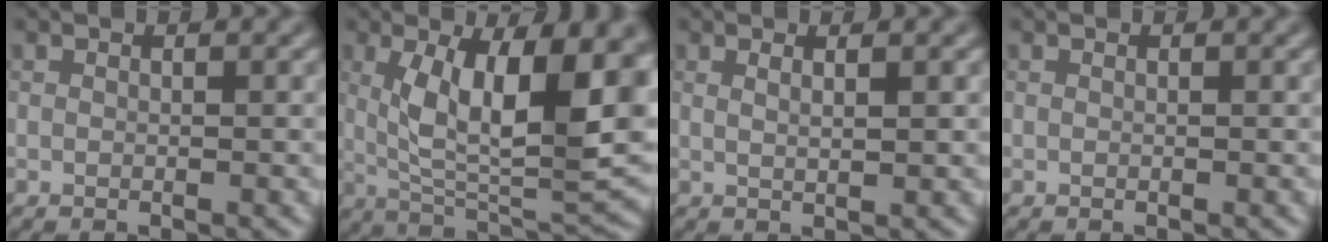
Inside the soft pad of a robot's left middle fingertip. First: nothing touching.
{"total": 12.1, "force": [1.9, 4.3, 11.2], "torque": [-0.167, -0.003, 0.036]}
{"total": 1.1, "force": [0.4, 0.3, 1.0], "torque": [-0.011, 0.003, 0.008]}
{"total": 0.0}